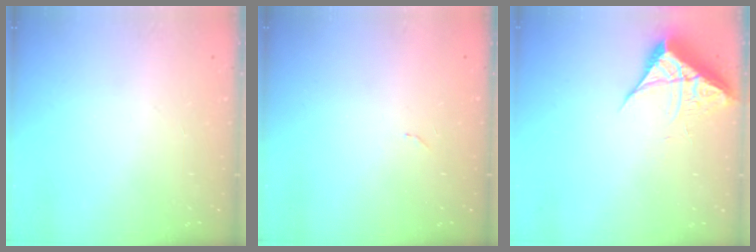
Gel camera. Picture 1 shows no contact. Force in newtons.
{"total": 5.0, "press": 5.0, "slide": 0.3}
{"total": 6.6, "press": 6.6, "slide": 0.3}